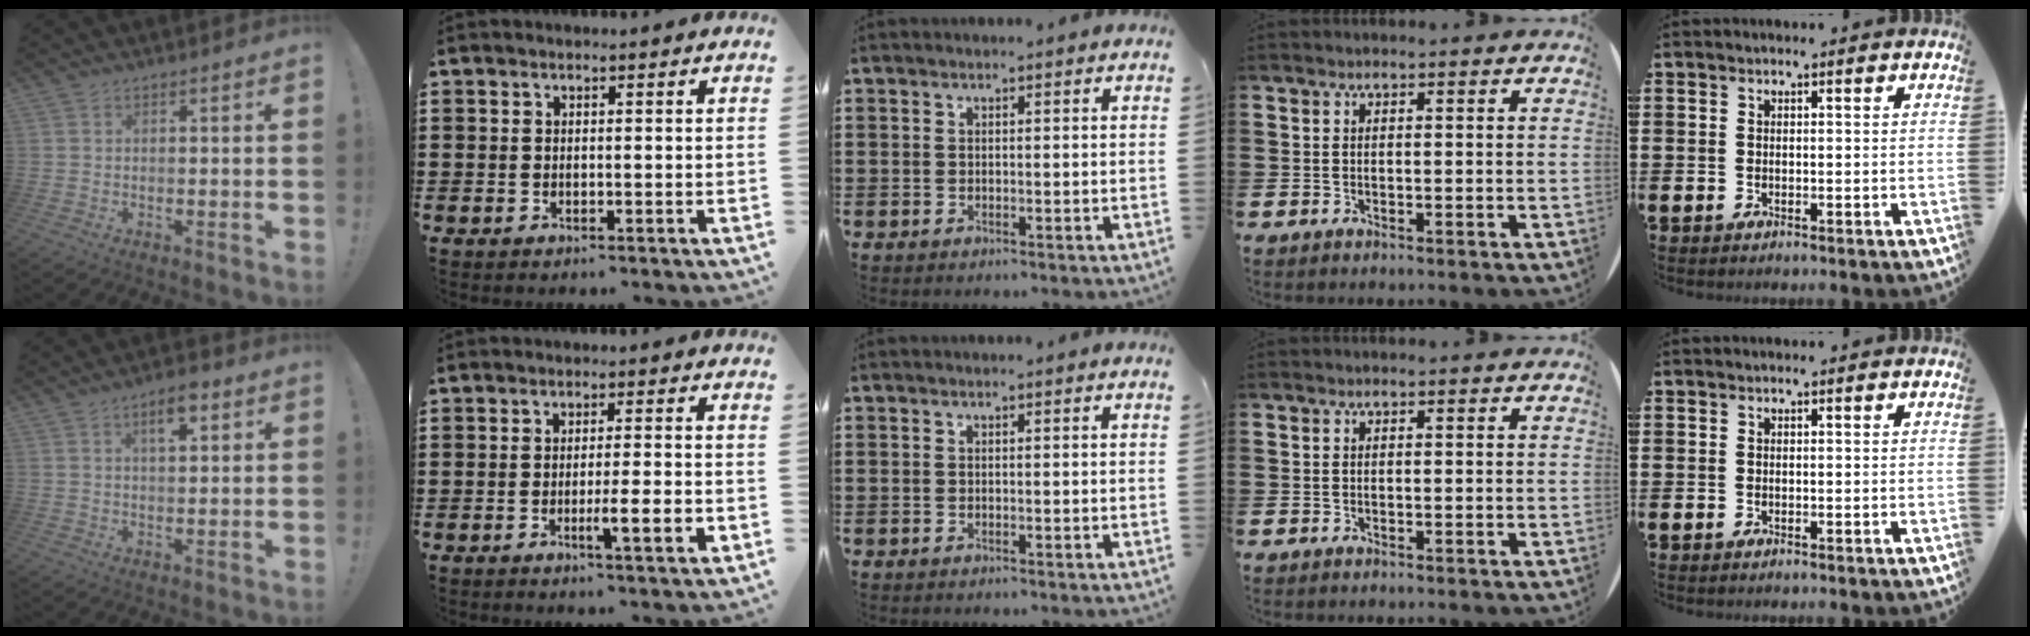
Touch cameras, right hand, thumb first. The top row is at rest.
{"thumb": {"total": 5.6, "force": [2.6, 2.4, 4.4], "torque": [-0.054, -0.008, 0.037]}, "index": {"total": 6.0, "force": [-1.8, 0.6, 5.7], "torque": [-0.091, -0.007, -0.027]}}